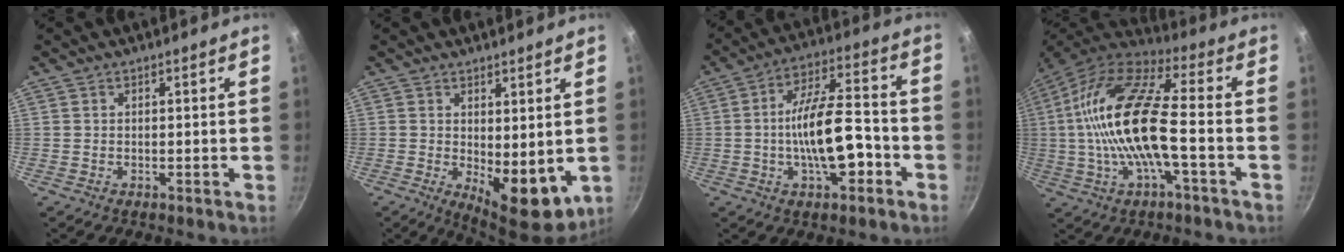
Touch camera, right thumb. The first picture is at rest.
{"total": 9.7, "force": [-0.2, 4.4, 8.6], "torque": [-0.096, -0.015, 0.010]}
{"total": 14.4, "force": [-3.9, 5.9, 12.5], "torque": [-0.191, 0.040, -0.068]}
{"total": 20.2, "force": [-1.9, 7.1, 18.9], "torque": [-0.364, 0.036, -0.049]}